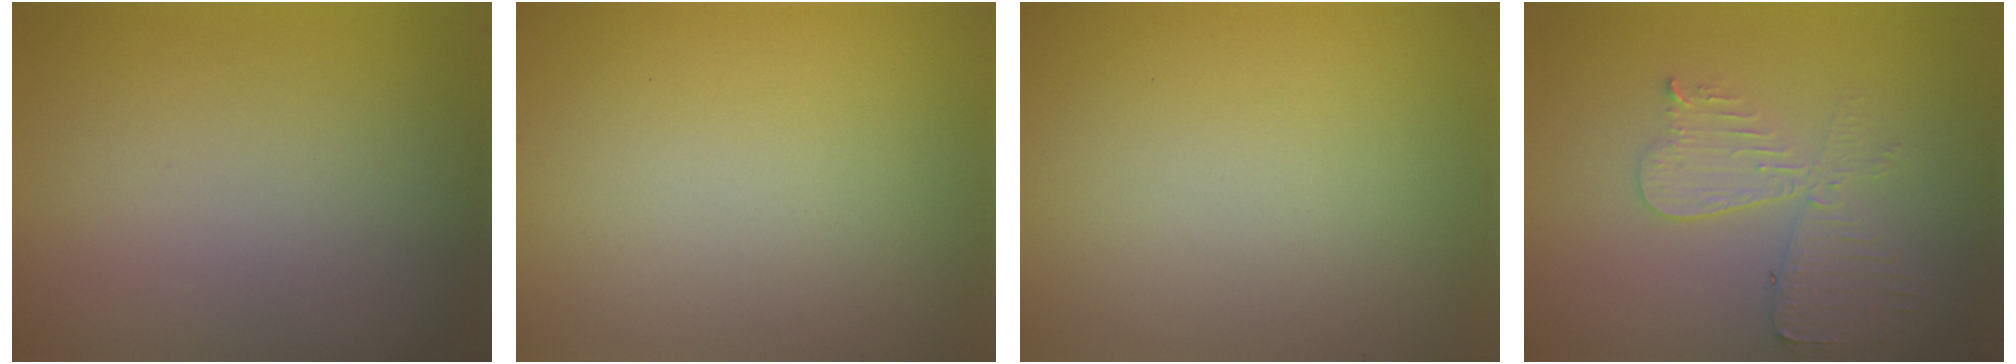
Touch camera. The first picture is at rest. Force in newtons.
{"total": 0.0}
{"total": 0.0}
{"total": 4.4, "press": 3.9, "slide": 2.0}